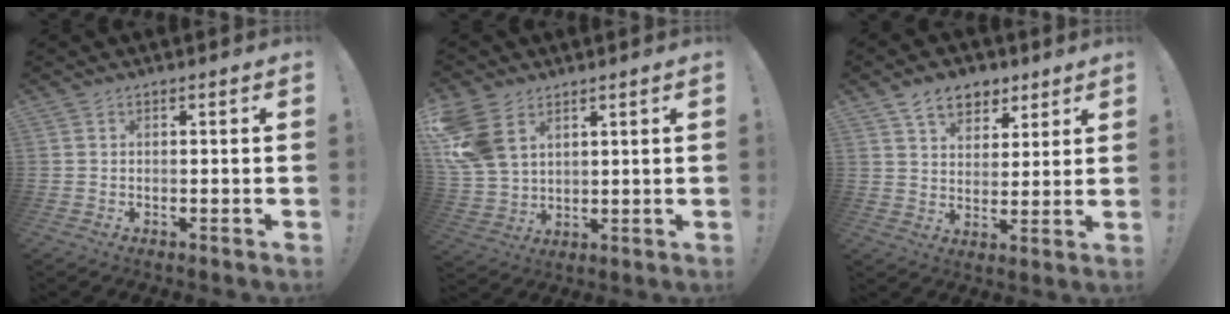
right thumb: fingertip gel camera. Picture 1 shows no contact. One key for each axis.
{"total": 12.3, "fx": 5.5, "fy": 8.6, "fz": 6.9, "tx": -0.148, "ty": -0.017, "tz": 0.115}
{"total": 9.9, "fx": 6.2, "fy": 6.6, "fz": 4.1, "tx": -0.060, "ty": -0.028, "tz": 0.118}